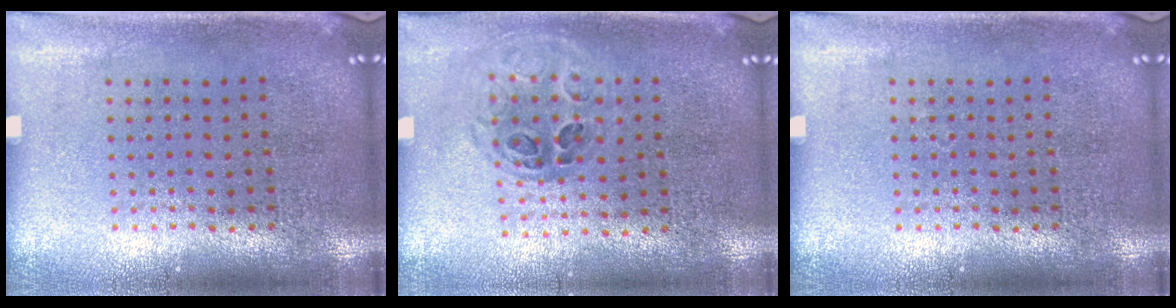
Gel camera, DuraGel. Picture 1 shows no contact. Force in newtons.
{"total": 1.0, "press": 0.9, "slide": 0.3}
{"total": 0.0}